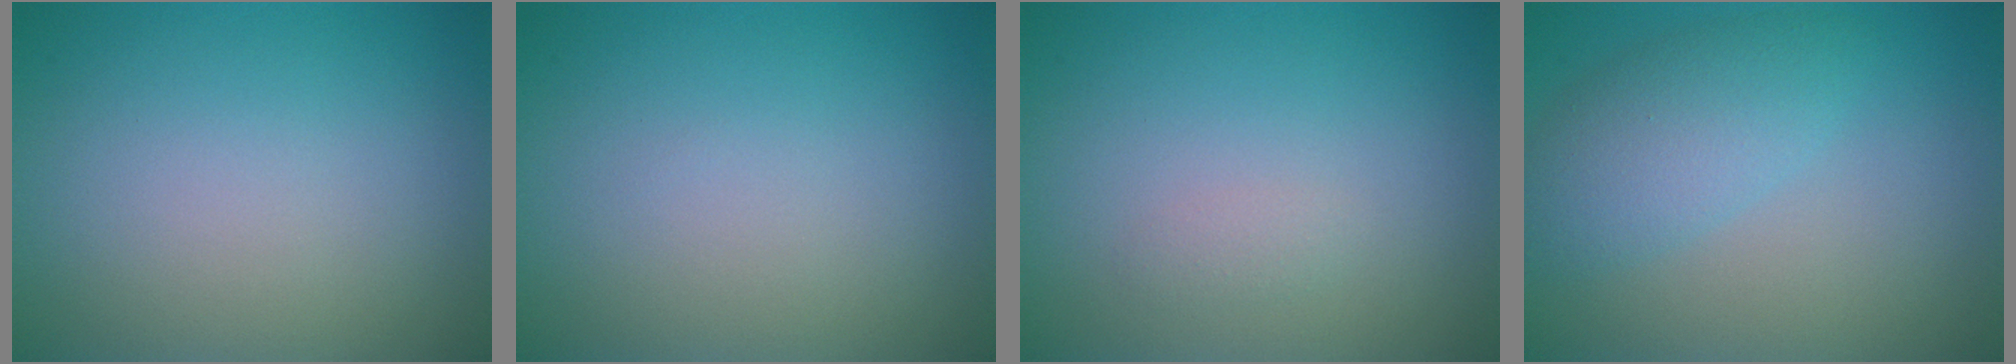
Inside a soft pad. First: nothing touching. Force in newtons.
{"total": 0.0}
{"total": 0.7, "press": 0.7, "slide": 0.1}
{"total": 3.8, "press": 3.8, "slide": 0.2}